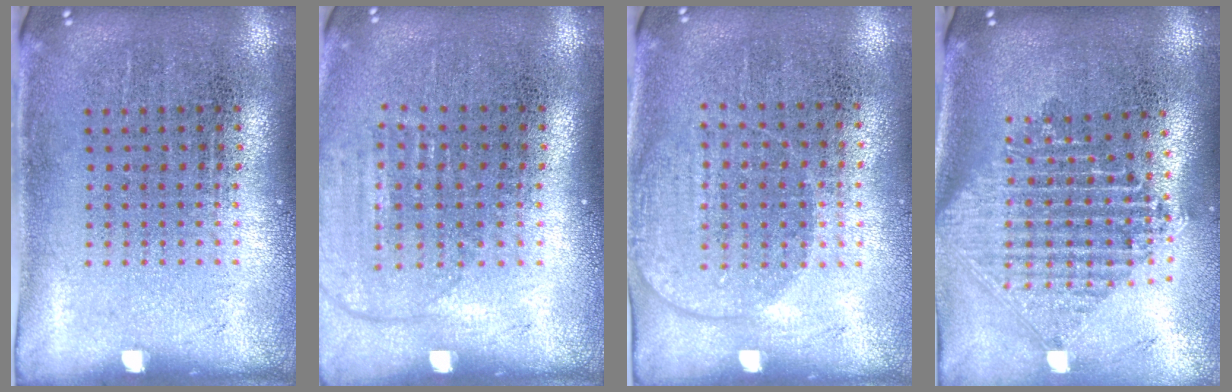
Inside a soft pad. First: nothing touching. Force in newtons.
{"total": 1.3, "press": 1.2, "slide": 0.6}
{"total": 1.4, "press": 1.2, "slide": 0.7}
{"total": 2.4, "press": 1.9, "slide": 1.5}